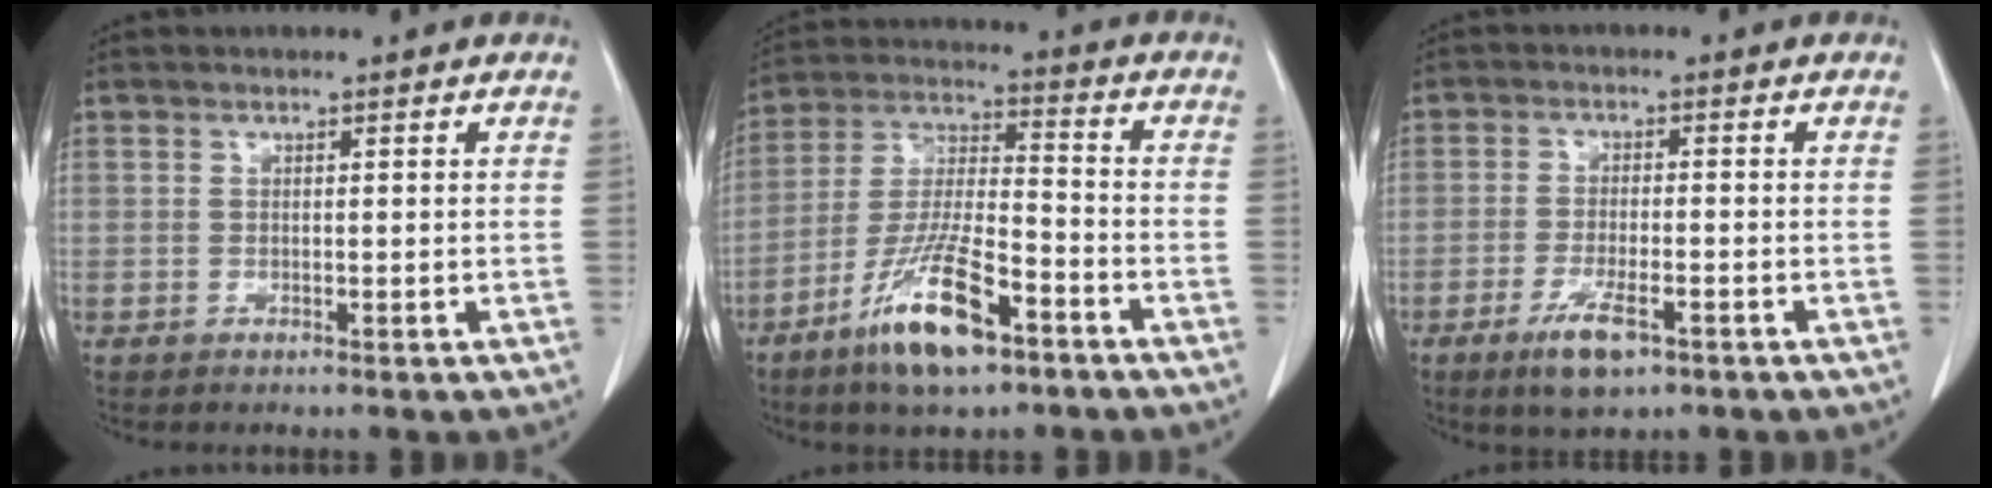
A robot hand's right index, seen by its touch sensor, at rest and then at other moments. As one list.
[{"total": 13.4, "force": [-7.8, 2.9, 10.5], "torque": [-0.207, -0.016, -0.140]}, {"total": 6.0, "force": [-3.4, 1.5, 4.7], "torque": [-0.084, -0.009, -0.052]}]